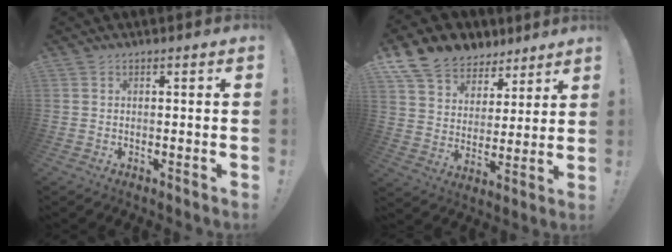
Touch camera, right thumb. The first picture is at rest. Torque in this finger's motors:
{"motor_torque": [0.39, 0.80, 0.14, 0.18, 0.04]}